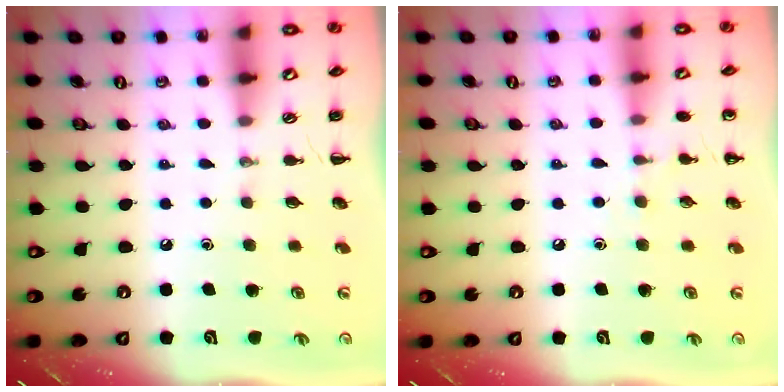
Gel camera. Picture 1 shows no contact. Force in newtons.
{"total": 5.5, "press": 5.3, "slide": 1.6}